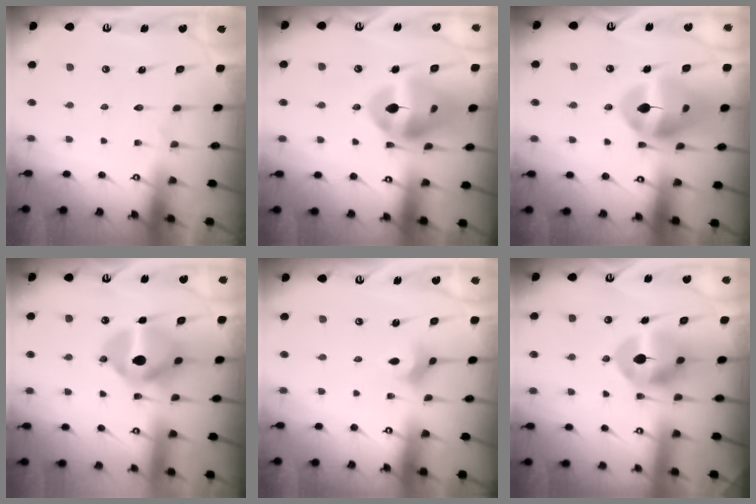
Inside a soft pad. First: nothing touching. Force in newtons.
{"total": 17.6, "press": 17.5, "slide": 2.3}
{"total": 16.7, "press": 16.6, "slide": 1.8}
{"total": 13.3, "press": 13.3, "slide": 0.2}
{"total": 2.7, "press": 2.7, "slide": 0.5}
{"total": 9.4, "press": 9.4, "slide": 0.7}